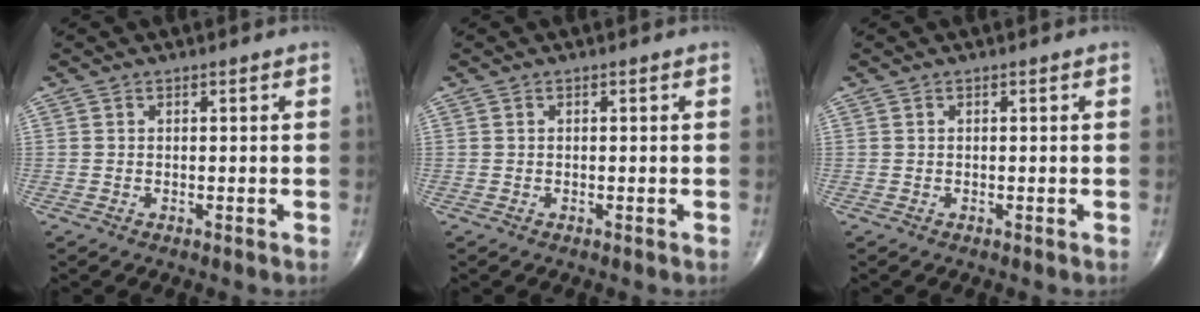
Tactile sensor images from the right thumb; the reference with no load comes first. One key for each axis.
{"total": 0.0}
{"total": 0.0}